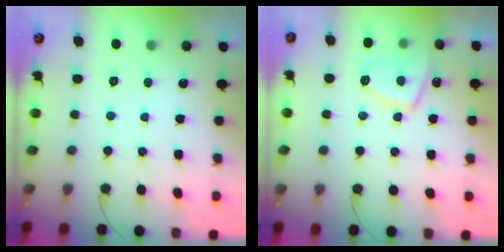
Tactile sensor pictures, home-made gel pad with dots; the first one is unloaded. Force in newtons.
{"total": 9.6, "press": 9.5, "slide": 1.1}